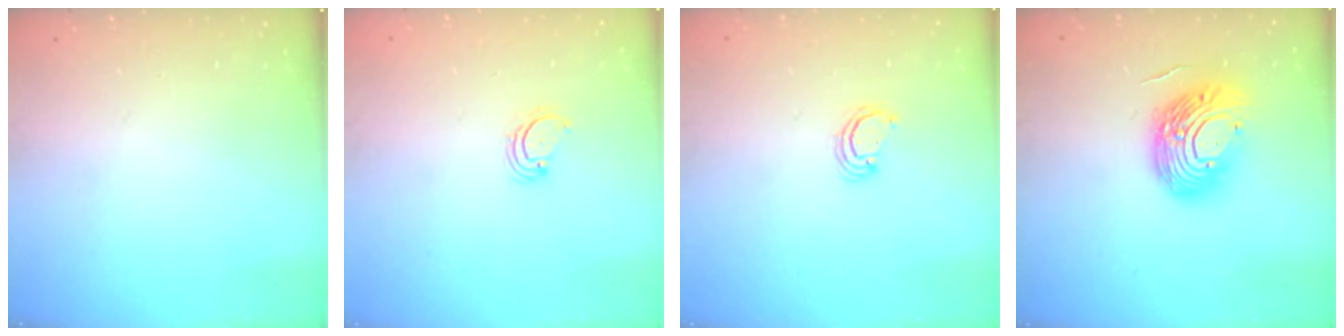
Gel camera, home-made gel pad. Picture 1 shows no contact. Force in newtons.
{"total": 2.7, "press": 2.7, "slide": 0.3}
{"total": 2.5, "press": 2.5, "slide": 0.2}
{"total": 14.5, "press": 14.4, "slide": 1.9}